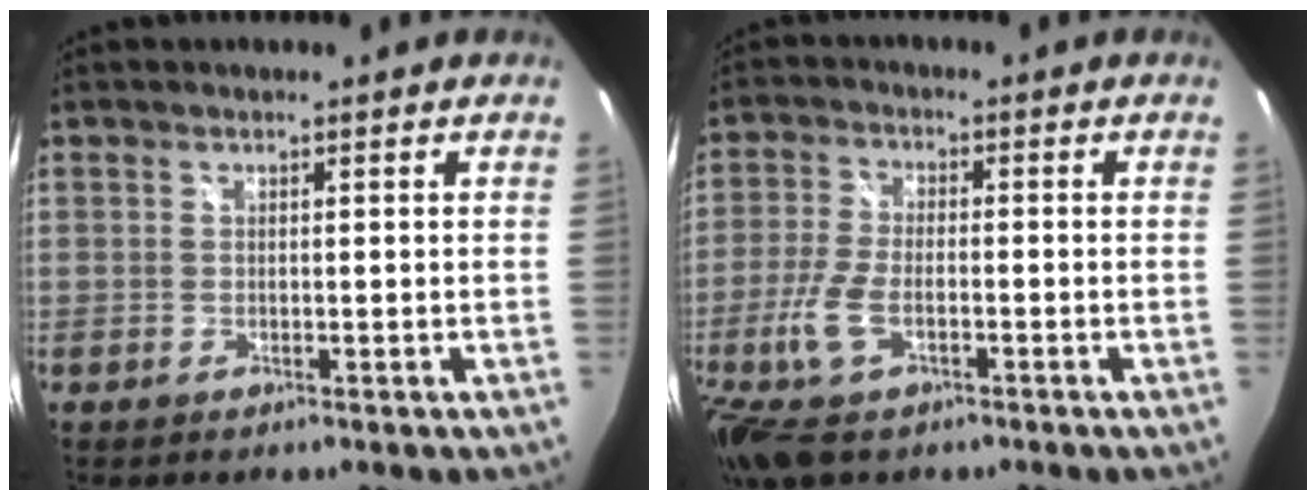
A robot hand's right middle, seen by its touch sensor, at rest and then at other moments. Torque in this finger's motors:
{"motor_torque": [1.23, -0.90, 0.22, 0.12]}